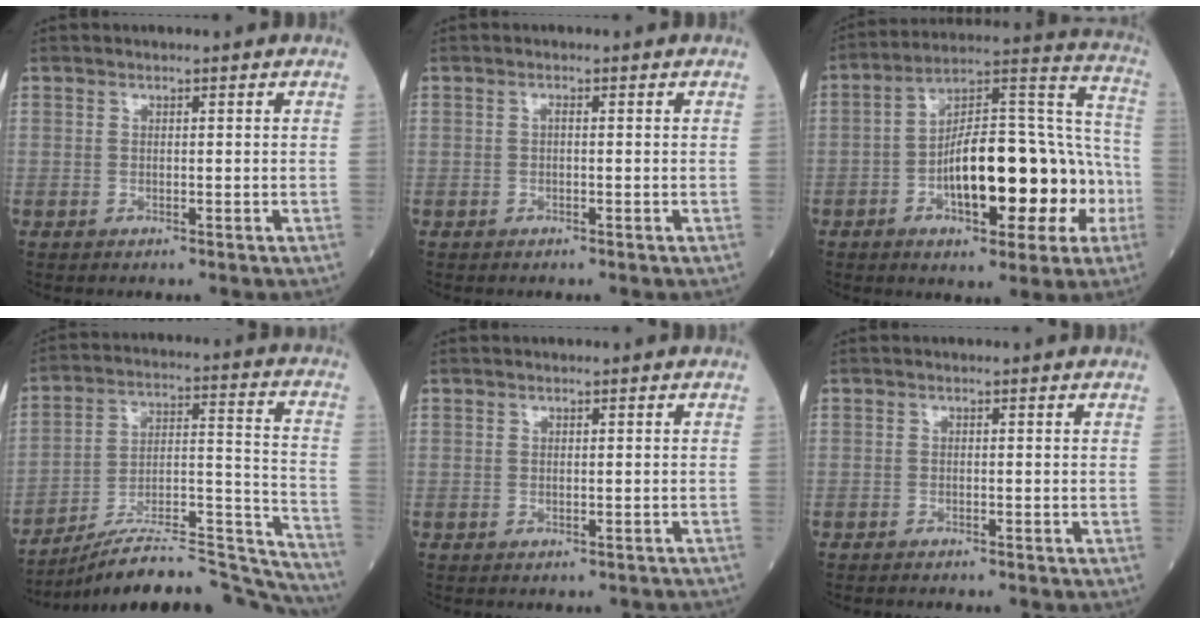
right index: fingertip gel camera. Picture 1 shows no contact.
{"total": 0.9, "force": [0.0, 0.5, 0.7], "torque": [-0.022, 0.003, -0.001]}
{"total": 22.5, "force": [-5.5, 8.2, 20.2], "torque": [-0.291, 0.045, -0.074]}
{"total": 29.4, "force": [-27.4, 2.7, 10.4], "torque": [-0.102, 0.019, -0.397]}
{"total": 1.8, "force": [-1.0, 1.2, 0.8], "torque": [-0.021, 0.009, -0.007]}
{"total": 2.9, "force": [-2.4, 1.1, 1.1], "torque": [-0.026, -0.006, -0.030]}